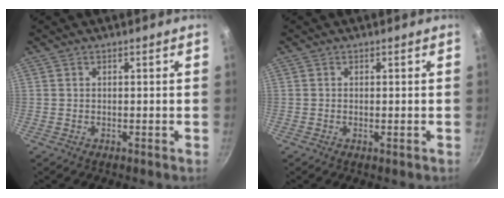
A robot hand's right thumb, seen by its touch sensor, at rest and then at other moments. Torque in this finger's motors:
{"motor_torque": [-0.66, -0.38, -0.09, -0.08, -0.01]}